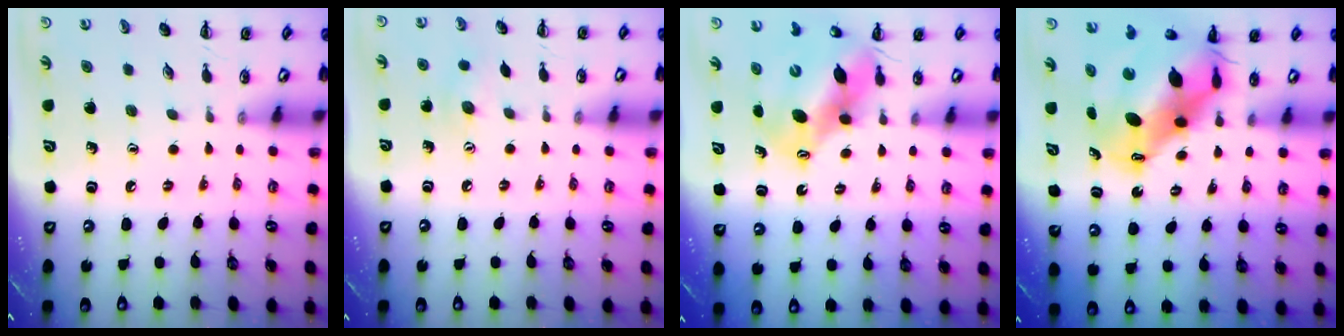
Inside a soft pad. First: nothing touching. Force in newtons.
{"total": 6.5, "press": 6.3, "slide": 1.4}
{"total": 10.9, "press": 10.6, "slide": 2.7}
{"total": 12.2, "press": 11.8, "slide": 3.2}